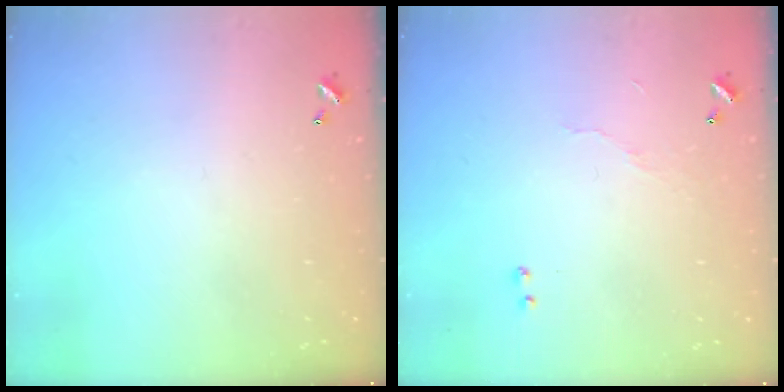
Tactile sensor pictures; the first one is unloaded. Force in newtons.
{"total": 5.8, "press": 5.8, "slide": 0.5}